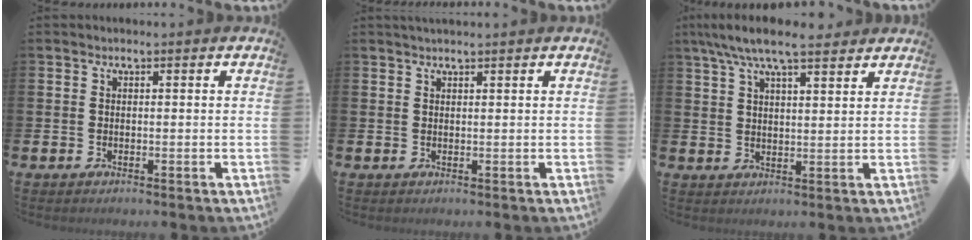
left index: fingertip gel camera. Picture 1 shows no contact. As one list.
[{"total": 1.0, "force": [1.0, 0.0, 0.3], "torque": [-0.004, 0.001, 0.018]}, {"total": 7.4, "force": [6.4, 1.4, 3.4], "torque": [-0.082, -0.016, 0.116]}]